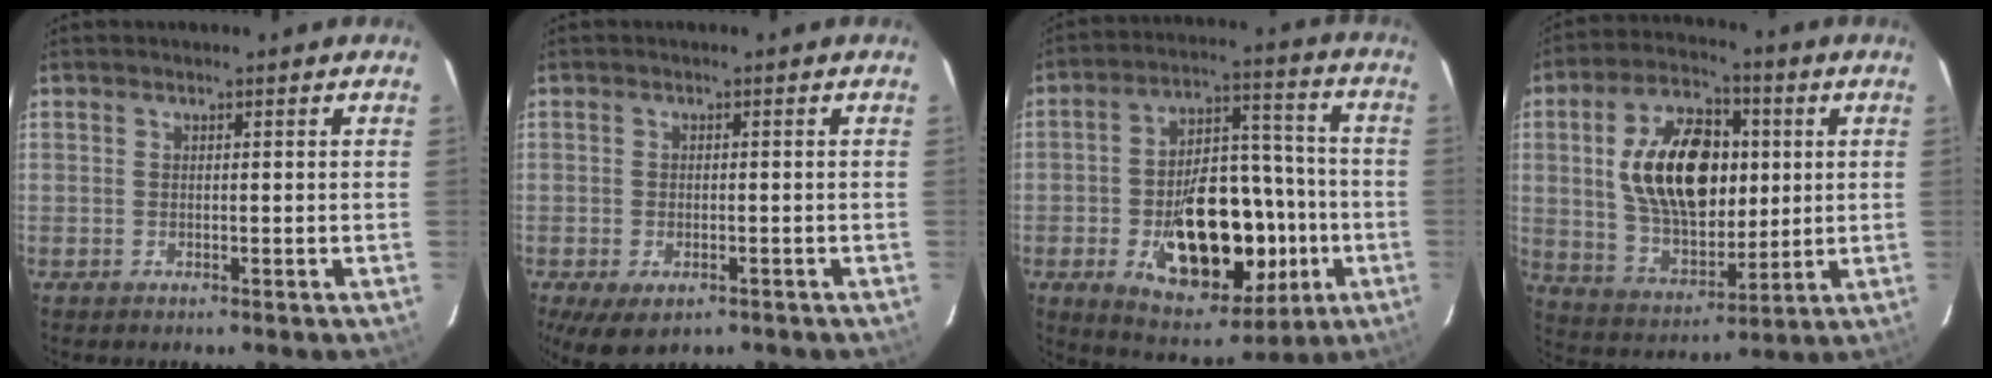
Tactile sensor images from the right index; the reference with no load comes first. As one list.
[{"total": 6.3, "force": [-3.5, 3.3, 4.0], "torque": [-0.085, -0.026, -0.054]}, {"total": 22.1, "force": [-6.0, 12.1, 17.5], "torque": [-0.297, 0.019, -0.071]}, {"total": 18.8, "force": [3.4, 10.9, 14.9], "torque": [-0.273, 0.020, 0.073]}]